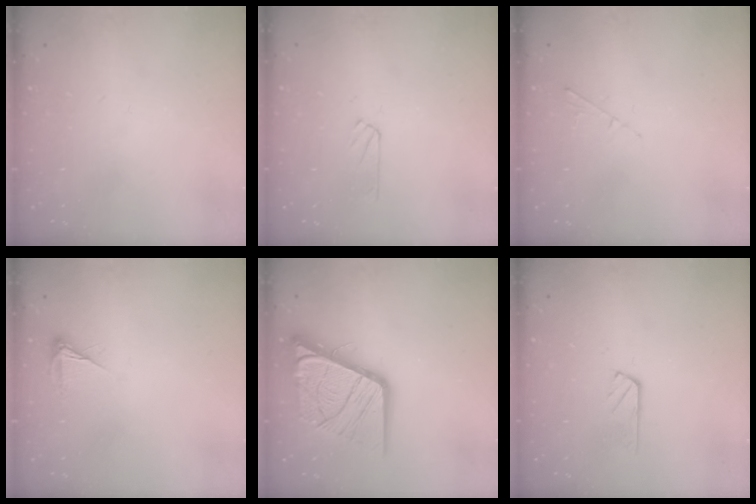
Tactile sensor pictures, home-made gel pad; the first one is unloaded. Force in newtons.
{"total": 2.3, "press": 2.3, "slide": 0.2}
{"total": 2.8, "press": 2.8, "slide": 0.4}
{"total": 3.4, "press": 3.4, "slide": 0.5}
{"total": 19.2, "press": 19.0, "slide": 2.4}
{"total": 2.9, "press": 2.9, "slide": 0.5}